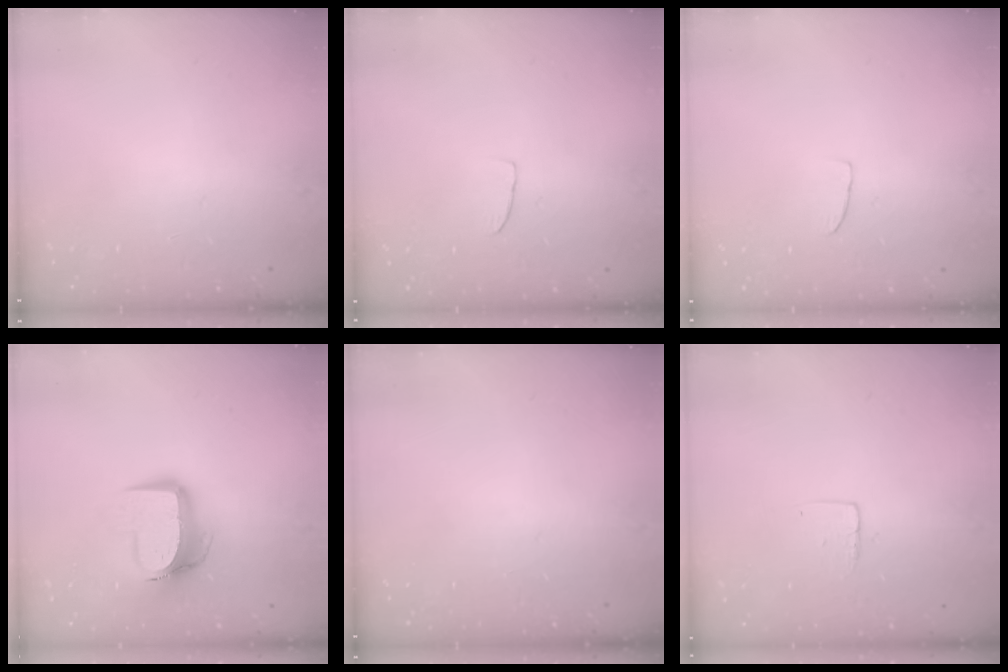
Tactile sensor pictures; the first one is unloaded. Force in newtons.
{"total": 2.6, "press": 2.6, "slide": 0.2}
{"total": 2.6, "press": 2.6, "slide": 0.2}
{"total": 12.2, "press": 12.1, "slide": 1.2}
{"total": 0.0}
{"total": 3.6, "press": 3.6, "slide": 0.3}